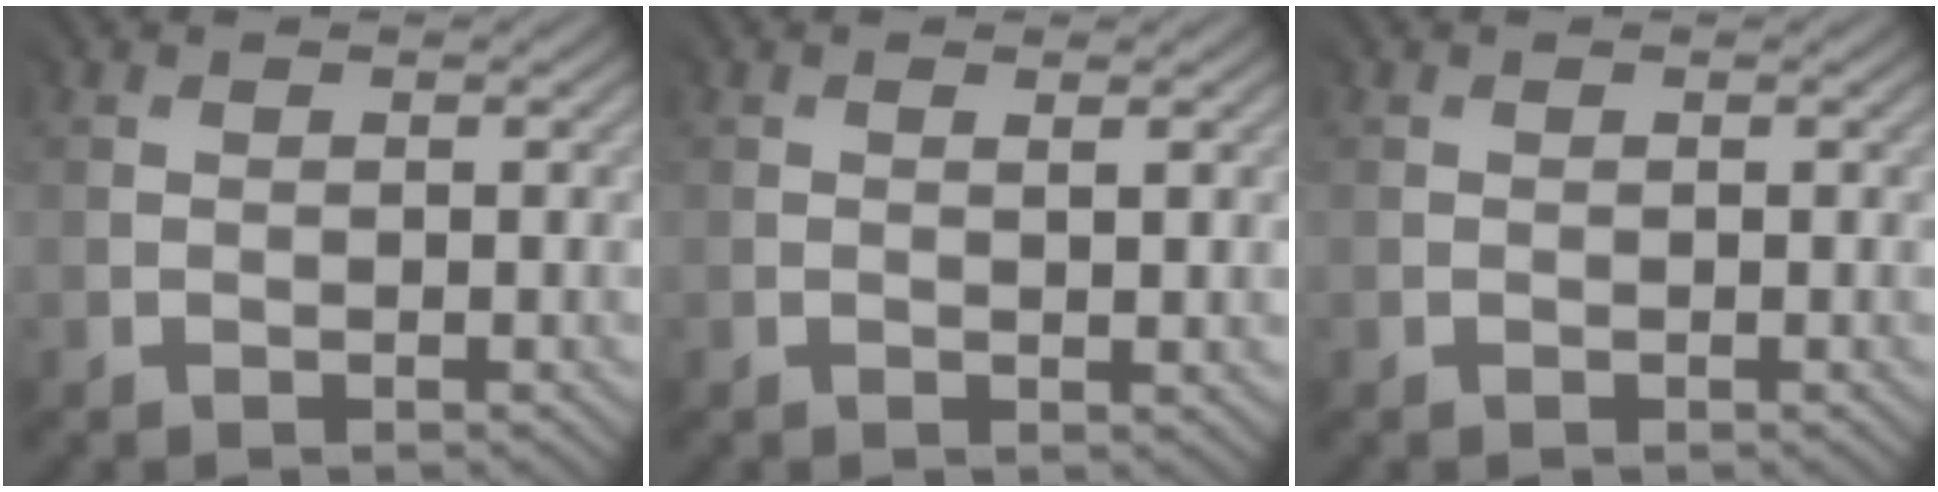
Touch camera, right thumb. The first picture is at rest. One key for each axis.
{"total": 1.0, "fx": 0.4, "fy": -0.3, "fz": 0.8, "tx": -0.021, "ty": -0.001, "tz": 0.006}
{"total": 0.0}